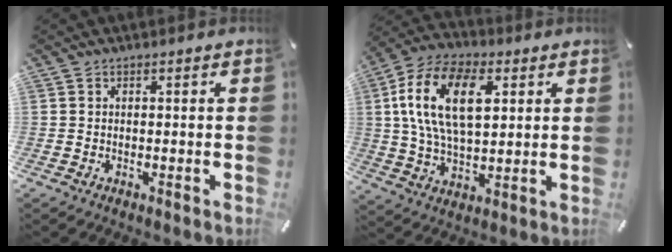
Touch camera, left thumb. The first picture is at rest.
{"total": 16.9, "force": [4.5, 9.7, 13.0], "torque": [-0.288, 0.008, 0.072]}